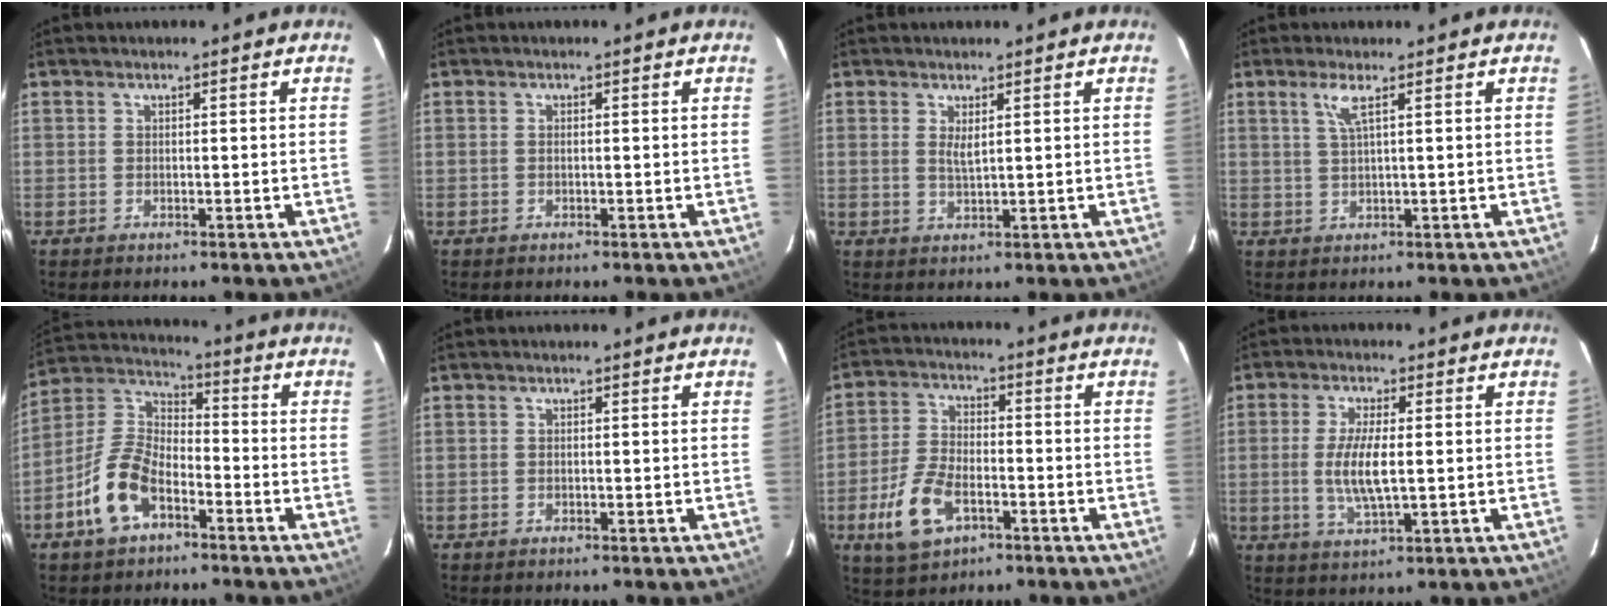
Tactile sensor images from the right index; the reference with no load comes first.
{"total": 0.0}
{"total": 2.1, "force": [1.0, 0.5, 1.8], "torque": [-0.035, -0.004, 0.017]}
{"total": 2.8, "force": [1.5, -0.3, 2.4], "torque": [-0.050, -0.002, 0.033]}
{"total": 11.4, "force": [-6.0, 6.1, 7.5], "torque": [-0.163, 0.019, -0.114]}
{"total": 0.0}
{"total": 10.4, "force": [-4.6, 5.7, 7.4], "torque": [-0.171, -0.003, -0.081]}
{"total": 7.2, "force": [-0.2, 1.9, 6.9], "torque": [-0.138, -0.009, -0.002]}